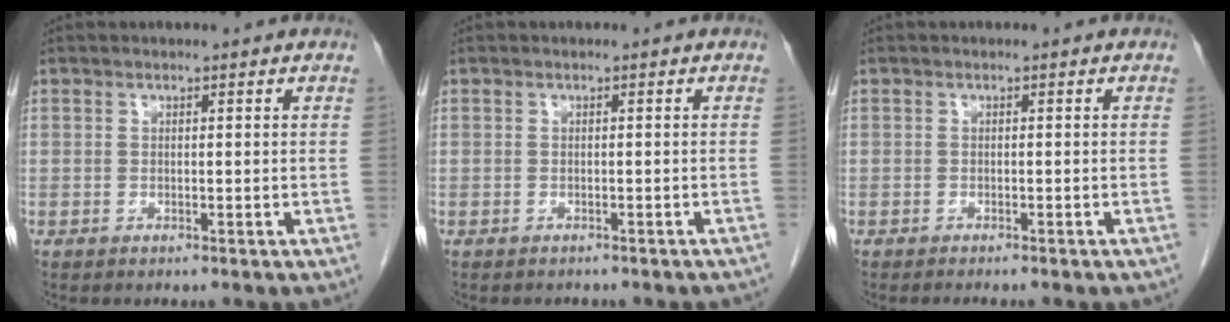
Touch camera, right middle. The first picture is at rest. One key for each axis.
{"total": 4.2, "fx": -3.7, "fy": 1.5, "fz": 1.3, "tx": -0.018, "ty": -0.003, "tz": -0.038}
{"total": 4.5, "fx": -3.9, "fy": 0.8, "fz": 2.1, "tx": -0.022, "ty": -0.006, "tz": -0.045}